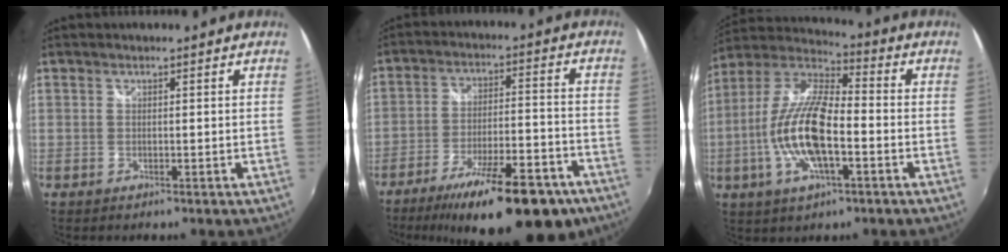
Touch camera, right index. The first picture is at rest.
{"total": 21.6, "force": [-15.5, 5.9, 13.9], "torque": [-0.222, -0.025, -0.221]}
{"total": 16.5, "force": [-4.1, 5.9, 14.9], "torque": [-0.302, -0.002, -0.085]}